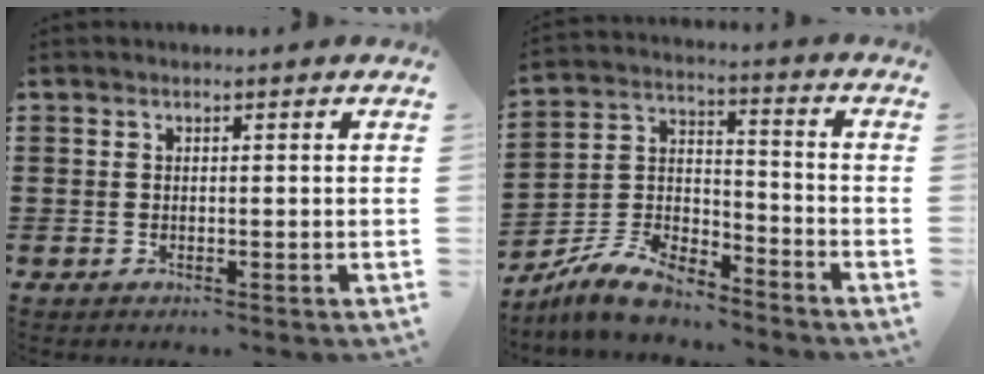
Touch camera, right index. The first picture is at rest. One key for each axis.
{"total": 8.5, "fx": -7.6, "fy": 2.5, "fz": 2.9, "tx": -0.073, "ty": 0.016, "tz": -0.152}